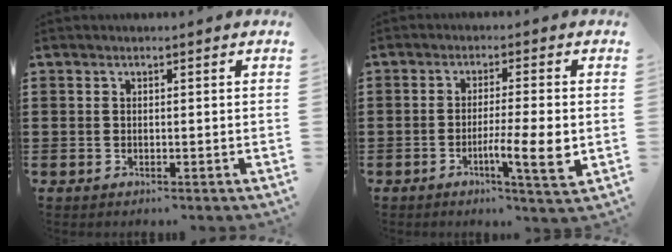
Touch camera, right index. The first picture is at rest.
{"total": 7.6, "force": [-1.9, 0.7, 7.3], "torque": [-0.126, -0.013, -0.031]}